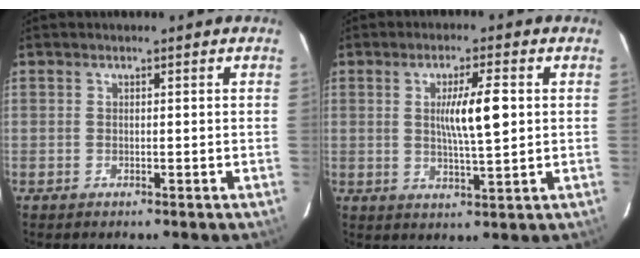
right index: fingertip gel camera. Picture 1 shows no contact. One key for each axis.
{"total": 7.0, "fx": 1.0, "fy": 0.5, "fz": 6.9, "tx": -0.119, "ty": 0.000, "tz": 0.019}